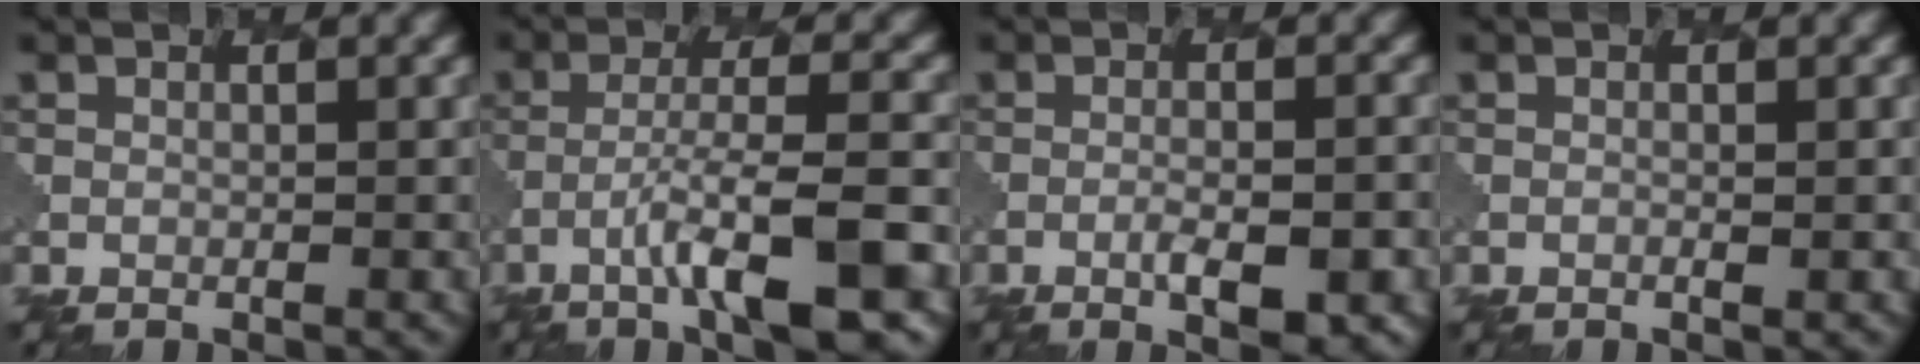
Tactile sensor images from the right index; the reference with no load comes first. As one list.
[{"total": 7.9, "force": [-3.7, 1.5, 6.8], "torque": [-0.109, 0.008, -0.059]}, {"total": 4.0, "force": [-1.6, 1.0, 3.5], "torque": [-0.060, -0.004, -0.019]}, {"total": 0.7, "force": [0.1, 0.3, 0.6], "torque": [-0.003, 0.001, -0.001]}]